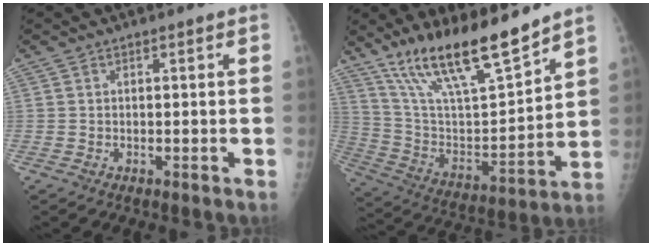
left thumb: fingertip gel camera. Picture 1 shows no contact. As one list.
[{"total": 19.5, "force": [15.2, 3.6, 11.8], "torque": [-0.182, -0.075, 0.282]}]